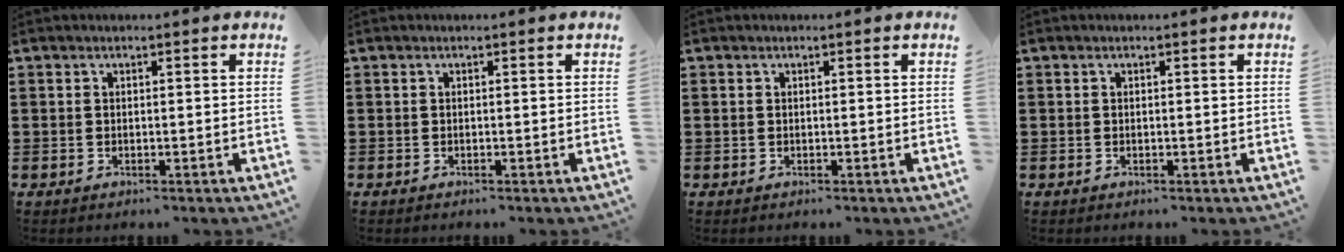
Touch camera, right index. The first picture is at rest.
{"total": 0.0}
{"total": 0.0}
{"total": 0.0}